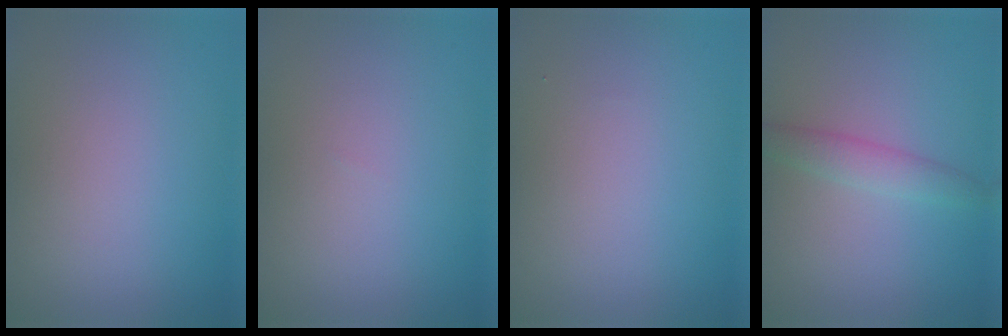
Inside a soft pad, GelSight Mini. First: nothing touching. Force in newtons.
{"total": 0.0}
{"total": 0.0}
{"total": 2.2, "press": 2.2, "slide": 0.2}